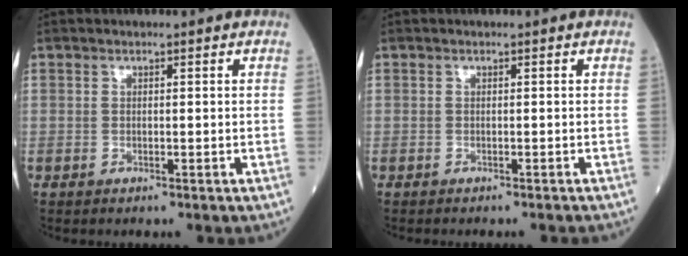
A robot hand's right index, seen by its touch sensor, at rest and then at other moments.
{"total": 3.4, "force": [-3.1, 0.1, 1.2], "torque": [-0.014, -0.006, -0.039]}